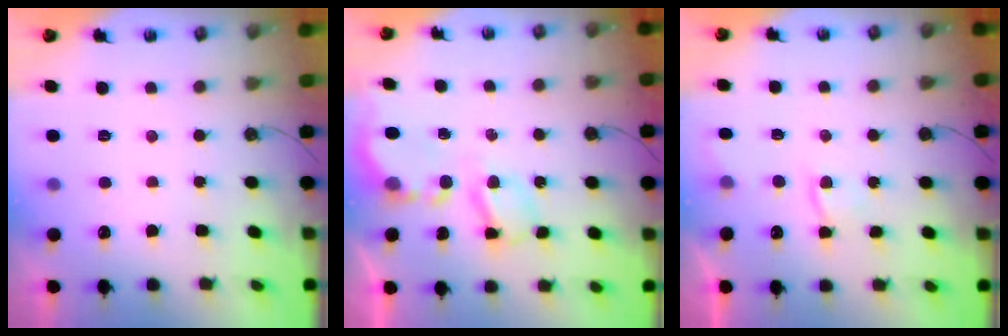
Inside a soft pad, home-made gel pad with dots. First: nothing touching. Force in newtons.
{"total": 5.8, "press": 5.7, "slide": 0.5}
{"total": 2.5, "press": 2.5, "slide": 0.5}